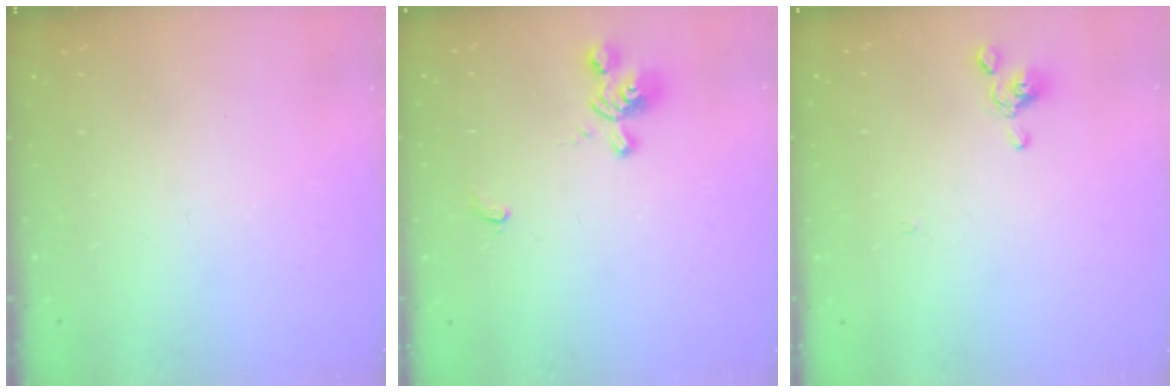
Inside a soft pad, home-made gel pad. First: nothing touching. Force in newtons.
{"total": 1.7, "press": 1.0, "slide": 1.3}
{"total": 1.5, "press": 1.3, "slide": 0.7}